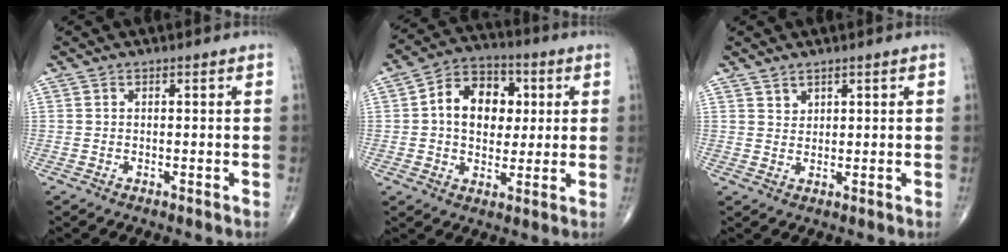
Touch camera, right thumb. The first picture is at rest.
{"total": 13.1, "force": [2.1, 9.5, 8.9], "torque": [-0.101, 0.012, 0.027]}
{"total": 1.7, "force": [1.4, 0.9, 0.3], "torque": [0.008, -0.010, 0.023]}